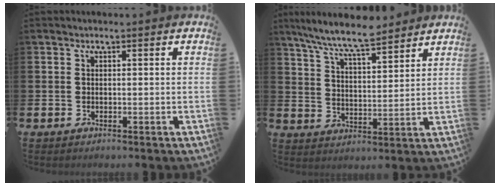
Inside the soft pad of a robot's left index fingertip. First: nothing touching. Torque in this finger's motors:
{"motor_torque": [1.09, -1.05, 0.96, 0.21]}